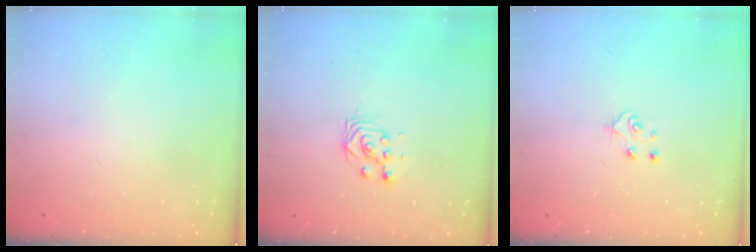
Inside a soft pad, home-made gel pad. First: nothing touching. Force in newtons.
{"total": 3.0, "press": 3.0, "slide": 0.2}
{"total": 4.9, "press": 4.8, "slide": 0.5}